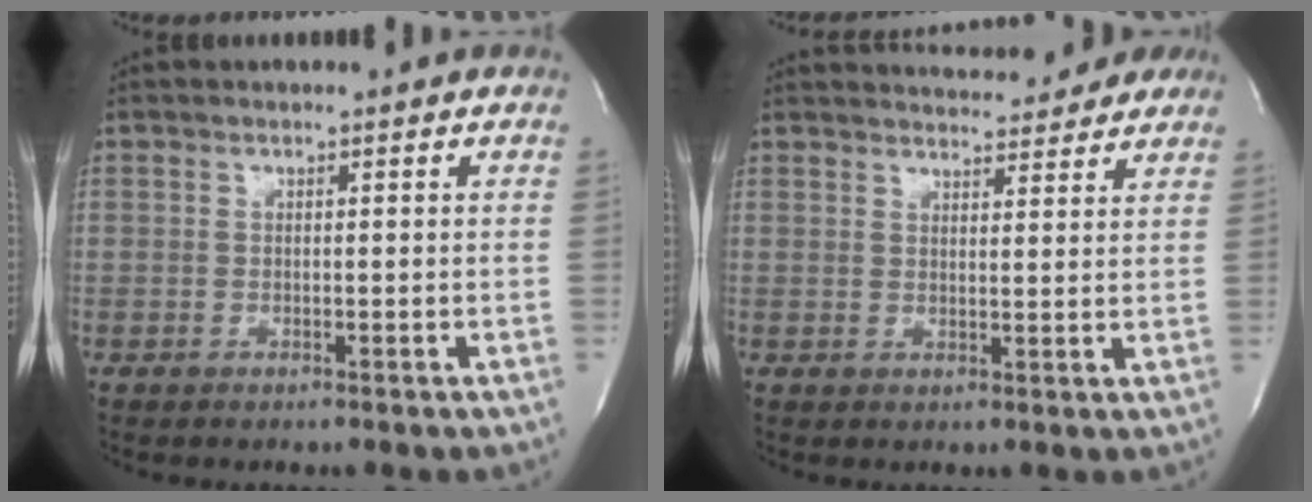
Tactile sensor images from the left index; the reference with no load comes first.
{"total": 10.2, "force": [9.7, 1.8, 2.5], "torque": [-0.031, 0.005, 0.115]}